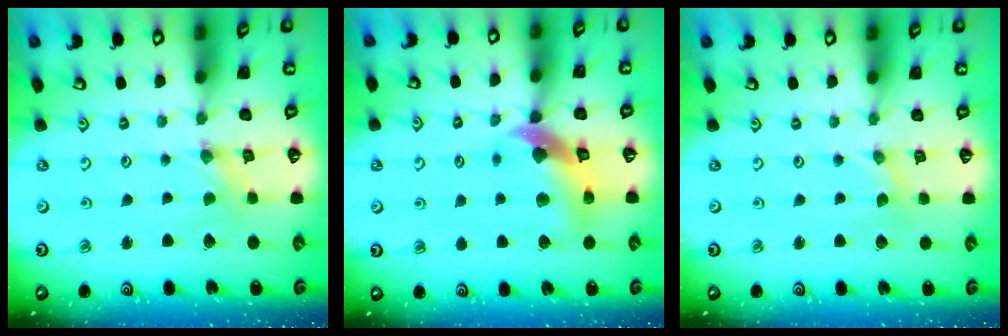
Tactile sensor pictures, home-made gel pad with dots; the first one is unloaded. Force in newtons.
{"total": 11.2, "press": 11.1, "slide": 1.6}
{"total": 0.0}